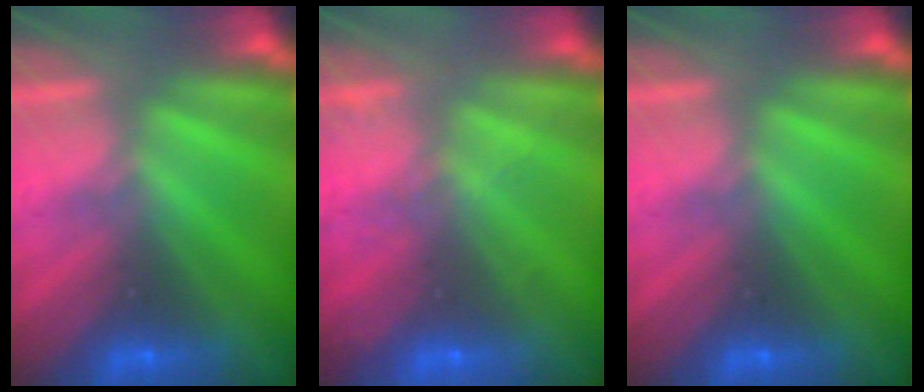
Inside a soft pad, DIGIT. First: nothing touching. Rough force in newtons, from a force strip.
{"total": 2.1}
{"total": 0.0}